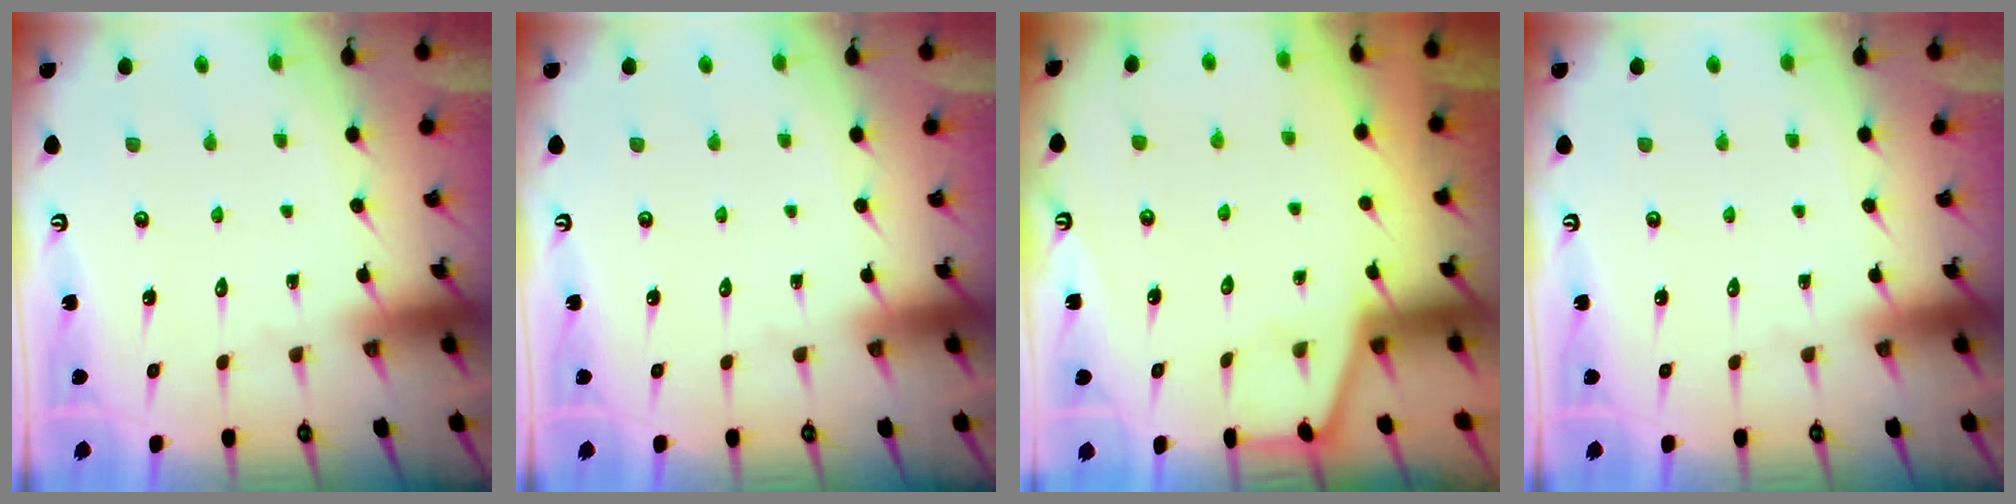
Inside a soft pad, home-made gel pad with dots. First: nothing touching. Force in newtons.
{"total": 0.0}
{"total": 0.7, "press": 0.7, "slide": 0.2}
{"total": 0.0}